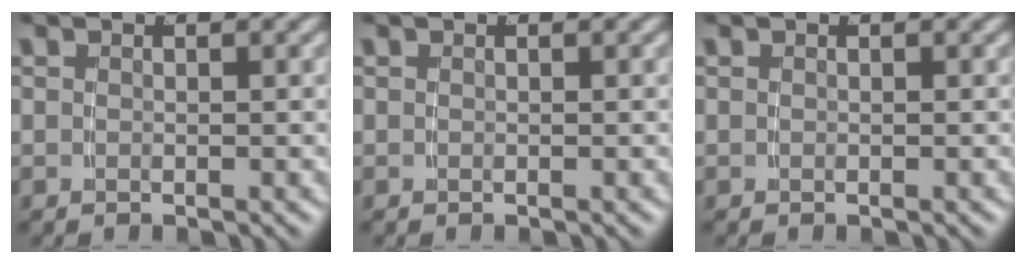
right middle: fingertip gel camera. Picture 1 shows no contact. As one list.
[{"total": 0.0}, {"total": 0.0}]